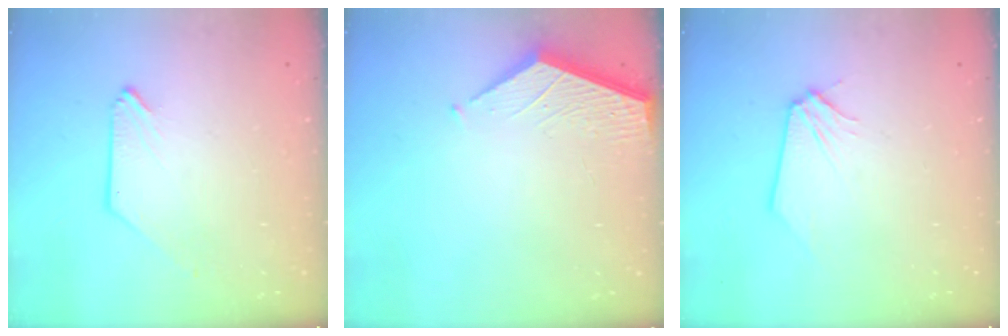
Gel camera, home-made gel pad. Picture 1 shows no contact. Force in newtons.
{"total": 3.4, "press": 3.4, "slide": 0.3}
{"total": 0.0}